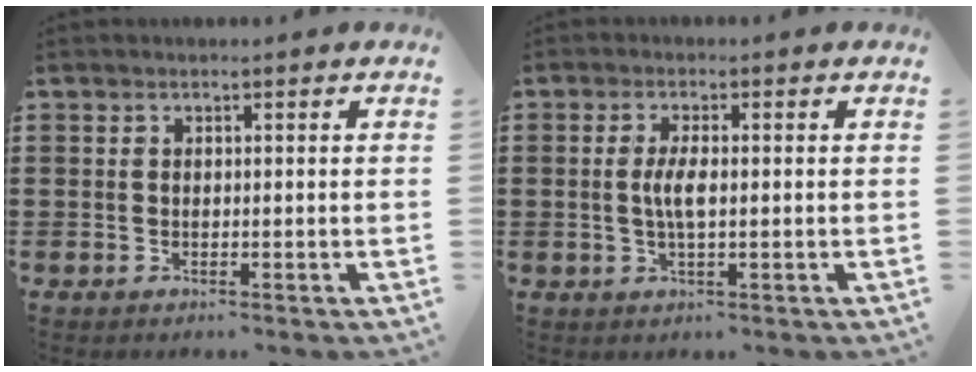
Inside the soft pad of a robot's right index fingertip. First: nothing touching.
{"total": 3.5, "force": [-0.2, 0.7, 3.4], "torque": [-0.076, -0.008, -0.009]}